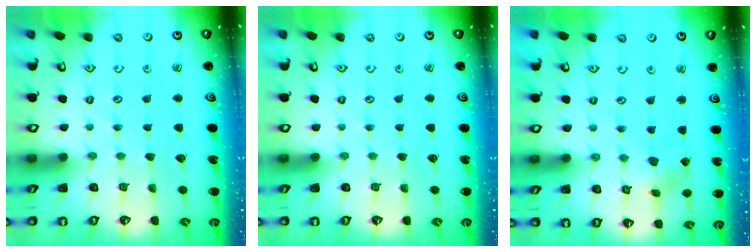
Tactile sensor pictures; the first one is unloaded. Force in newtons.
{"total": 0.0}
{"total": 1.9, "press": 1.9, "slide": 0.3}